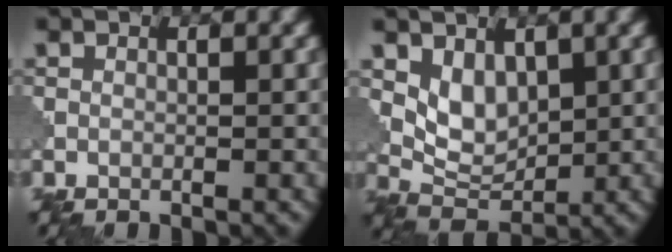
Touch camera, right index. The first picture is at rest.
{"total": 3.7, "force": [1.3, 2.4, 2.5], "torque": [-0.045, -0.010, 0.034]}